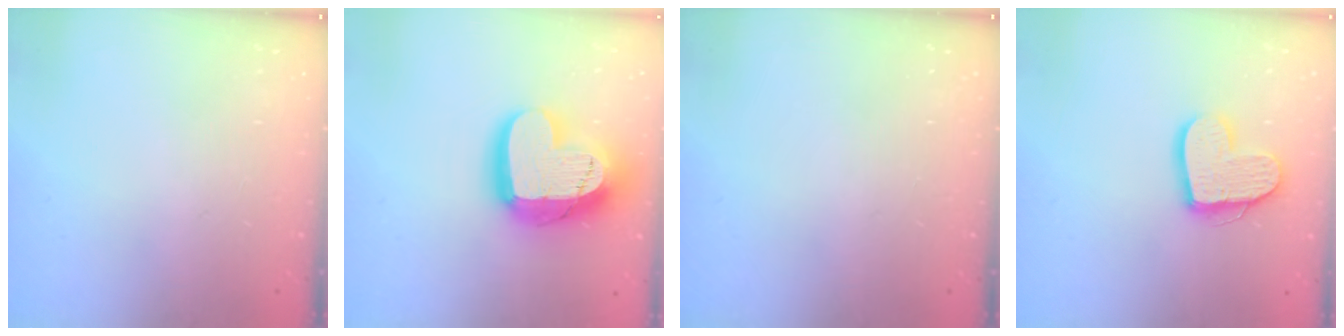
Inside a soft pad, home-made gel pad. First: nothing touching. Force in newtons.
{"total": 24.2, "press": 24.1, "slide": 1.8}
{"total": 0.0}
{"total": 14.0, "press": 13.9, "slide": 1.2}